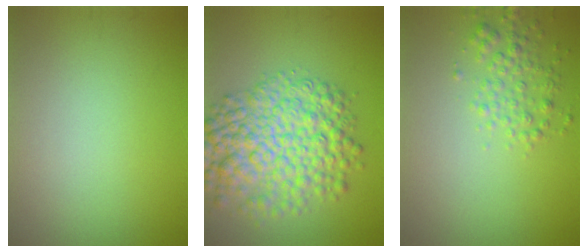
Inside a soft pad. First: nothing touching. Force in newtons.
{"total": 8.8, "press": 8.8, "slide": 0.1}
{"total": 2.5, "press": 2.5, "slide": 0.1}